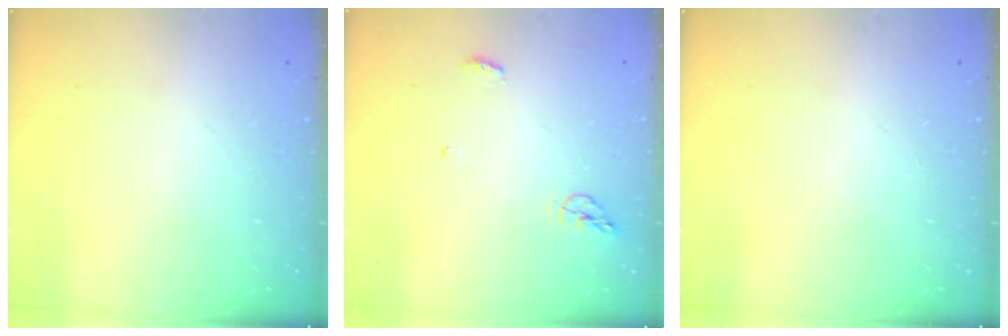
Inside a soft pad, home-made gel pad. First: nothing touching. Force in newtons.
{"total": 4.1, "press": 3.9, "slide": 1.3}
{"total": 0.0}